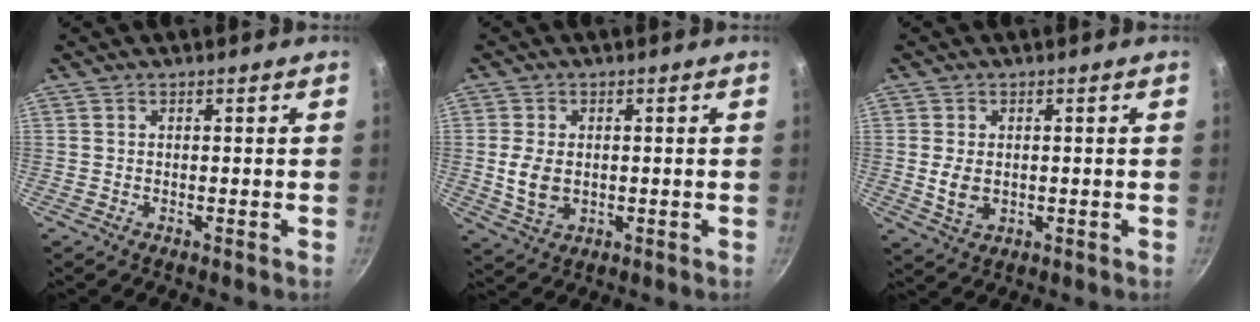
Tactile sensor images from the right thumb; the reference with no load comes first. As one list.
[{"total": 6.4, "force": [0.0, 4.5, 4.6], "torque": [-0.084, -0.002, 0.006]}, {"total": 4.8, "force": [0.0, 3.4, 3.4], "torque": [-0.061, -0.005, 0.006]}]